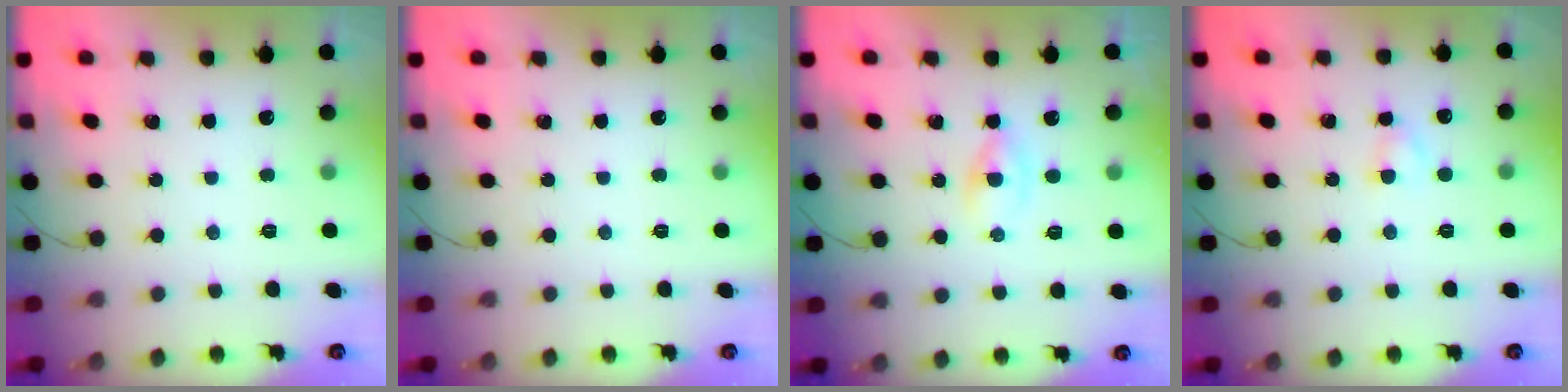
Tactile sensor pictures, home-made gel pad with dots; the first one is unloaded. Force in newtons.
{"total": 0.0}
{"total": 1.5, "press": 1.3, "slide": 0.8}
{"total": 2.8, "press": 2.6, "slide": 1.0}